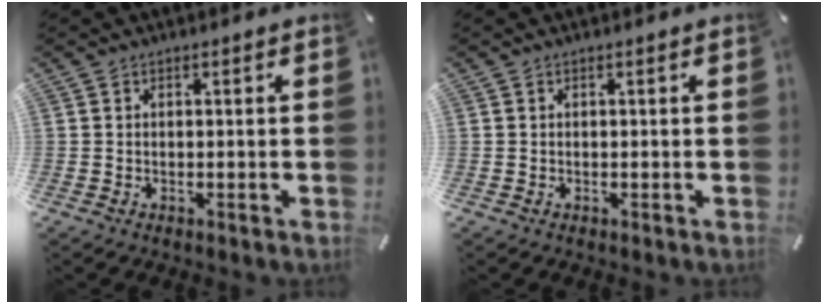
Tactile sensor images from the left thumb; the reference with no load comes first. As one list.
[{"total": 0.0}]